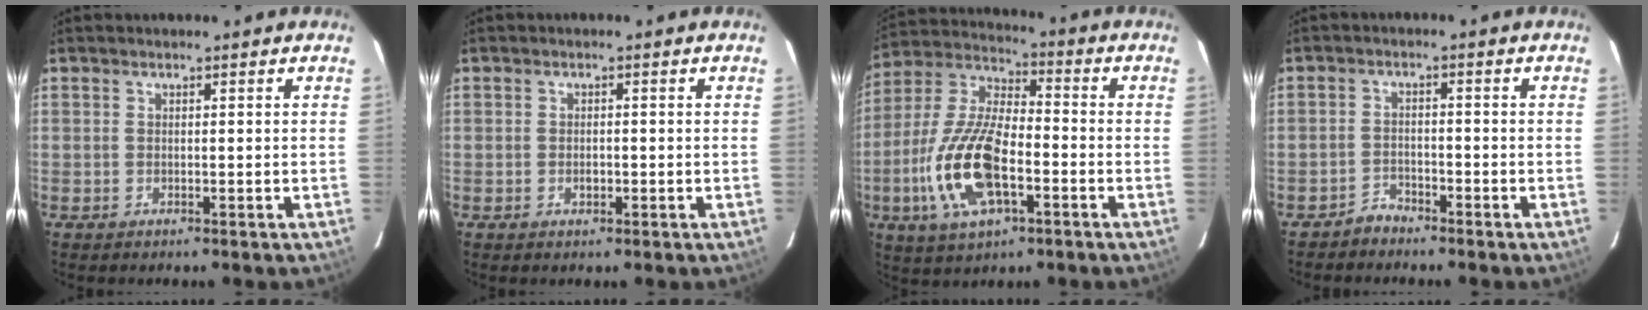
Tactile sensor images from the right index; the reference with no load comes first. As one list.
[{"total": 1.4, "force": [-0.4, 1.1, 0.8], "torque": [-0.013, 0.001, -0.006]}, {"total": 17.4, "force": [-5.4, 7.3, 14.9], "torque": [-0.322, -0.007, -0.103]}, {"total": 2.6, "force": [-2.4, 1.0, 0.0], "torque": [-0.001, 0.007, -0.045]}]